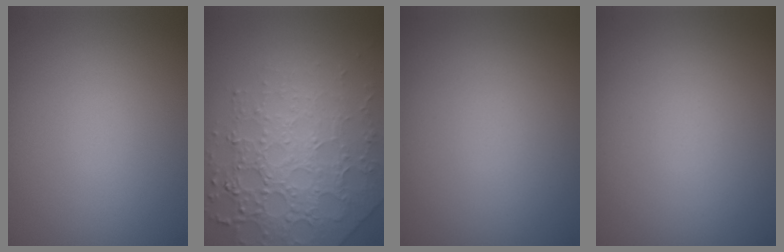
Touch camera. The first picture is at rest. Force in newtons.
{"total": 8.0, "press": 5.6, "slide": 5.8}
{"total": 0.0}
{"total": 0.0}